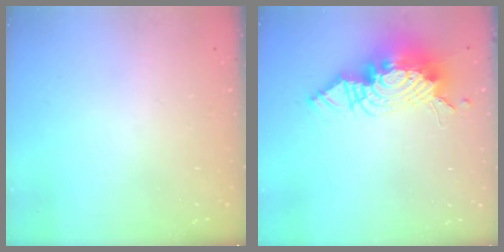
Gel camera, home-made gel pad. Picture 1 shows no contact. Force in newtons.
{"total": 18.1, "press": 18.0, "slide": 1.9}